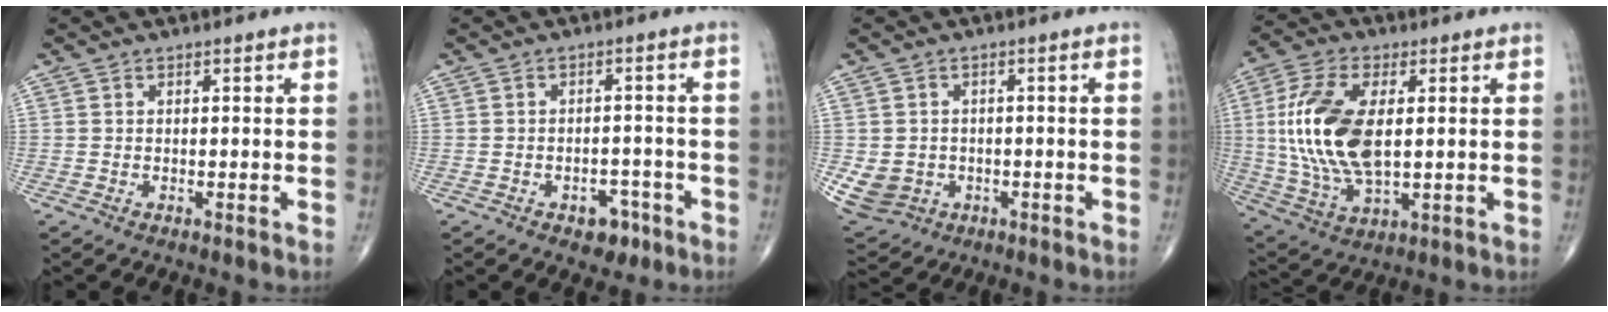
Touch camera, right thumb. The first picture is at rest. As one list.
[{"total": 4.7, "force": [-2.6, 3.1, 2.4], "torque": [-0.009, 0.022, -0.032]}, {"total": 7.5, "force": [-1.5, 6.8, 2.9], "torque": [-0.060, 0.009, -0.008]}, {"total": 17.3, "force": [1.7, 8.7, 14.9], "torque": [-0.312, -0.007, 0.035]}]